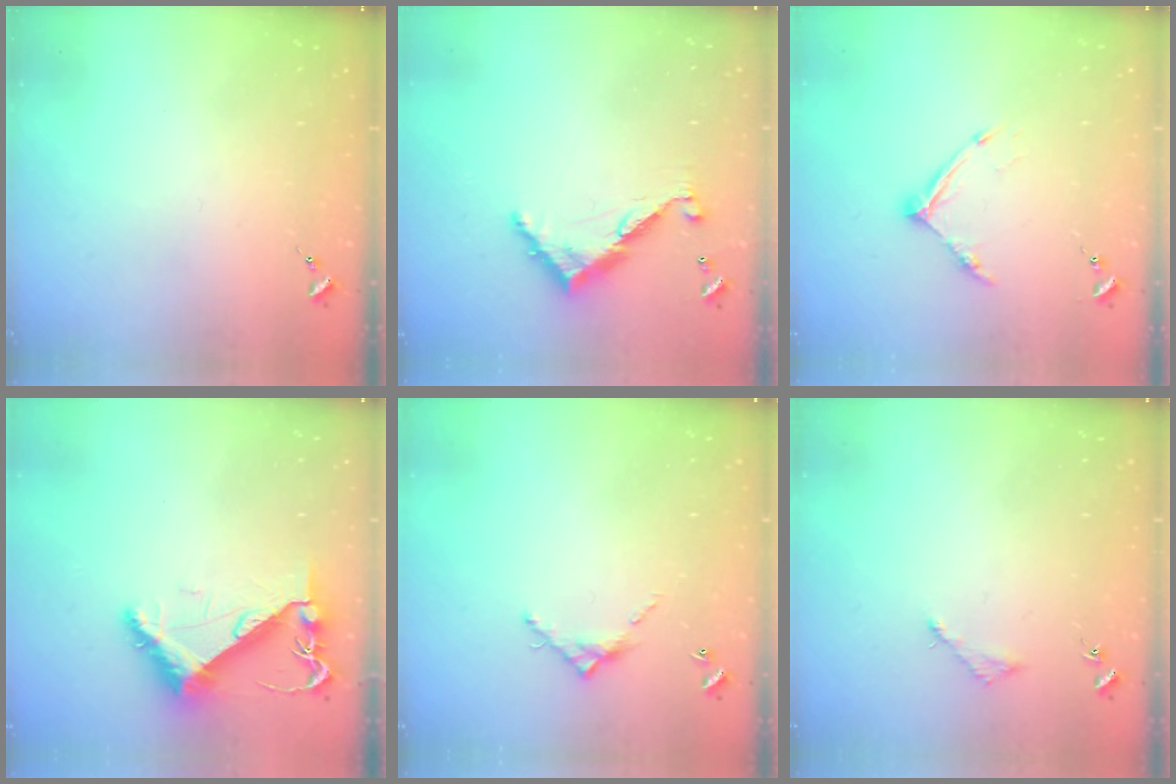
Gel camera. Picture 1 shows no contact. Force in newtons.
{"total": 9.2, "press": 9.2, "slide": 0.6}
{"total": 10.0, "press": 9.9, "slide": 0.7}
{"total": 8.3, "press": 8.2, "slide": 1.0}
{"total": 7.0, "press": 7.0, "slide": 0.2}
{"total": 3.0, "press": 3.0, "slide": 0.4}